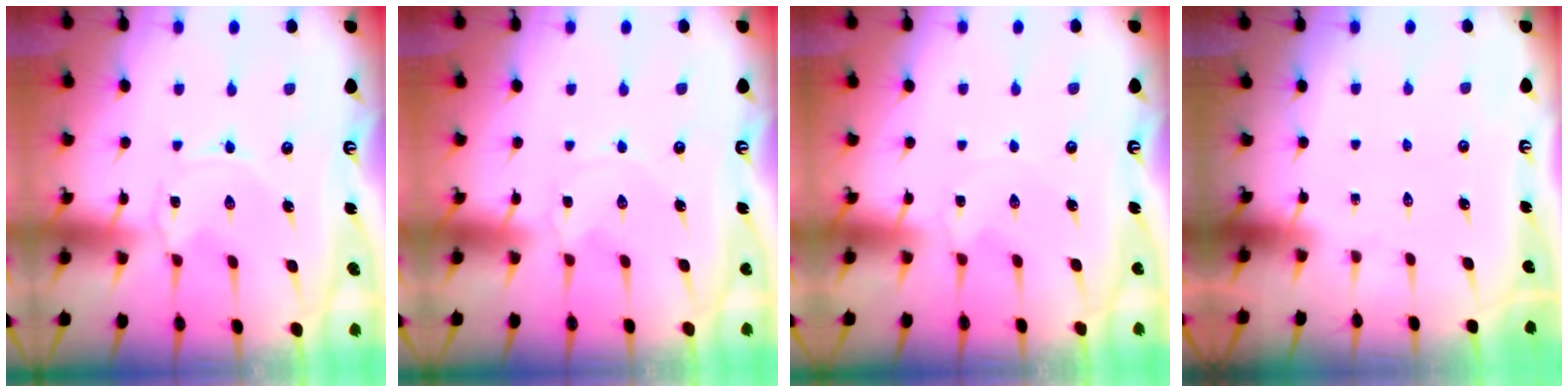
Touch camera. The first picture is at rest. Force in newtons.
{"total": 0.7, "press": 0.7, "slide": 0.2}
{"total": 0.0}
{"total": 0.0}